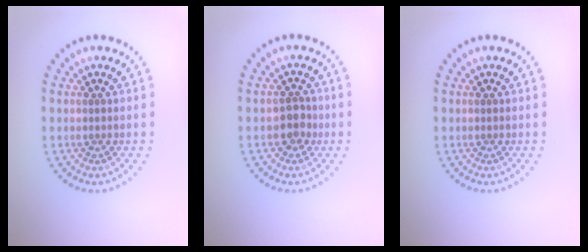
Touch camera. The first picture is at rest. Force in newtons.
{"total": 2.0, "press": 1.9, "slide": 0.8}
{"total": 0.0}